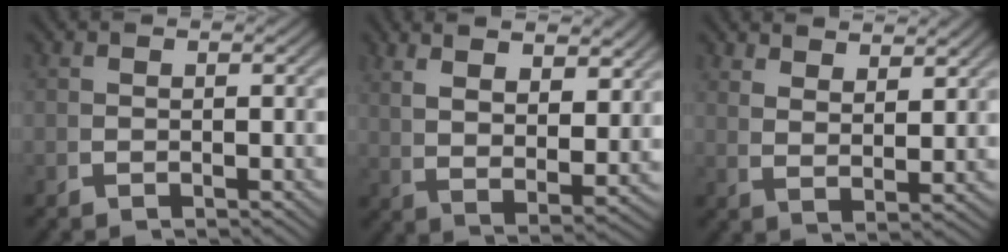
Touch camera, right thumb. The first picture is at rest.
{"total": 6.6, "force": [3.1, 2.8, 5.1], "torque": [-0.085, -0.006, 0.060]}
{"total": 3.3, "force": [3.0, 0.0, 1.4], "torque": [-0.018, 0.002, 0.062]}